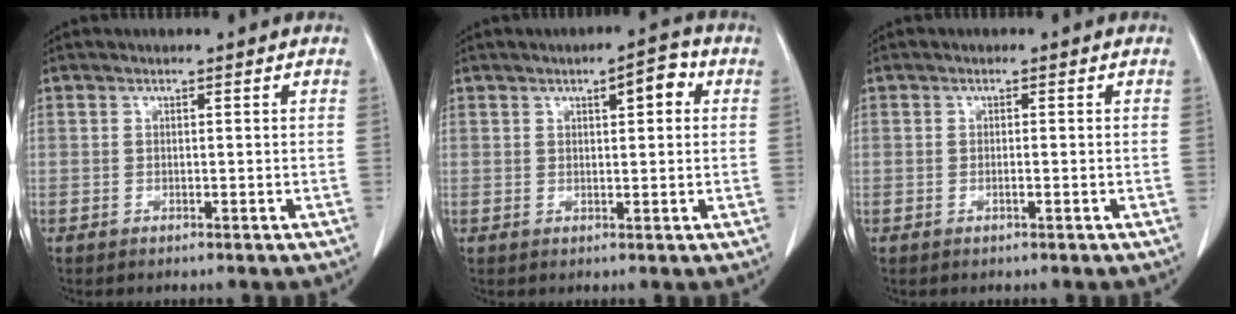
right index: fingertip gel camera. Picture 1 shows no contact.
{"total": 4.8, "force": [1.7, 1.7, 4.2], "torque": [-0.064, 0.016, 0.025]}
{"total": 0.9, "force": [-0.3, 0.2, 0.9], "torque": [-0.019, 0.001, -0.004]}